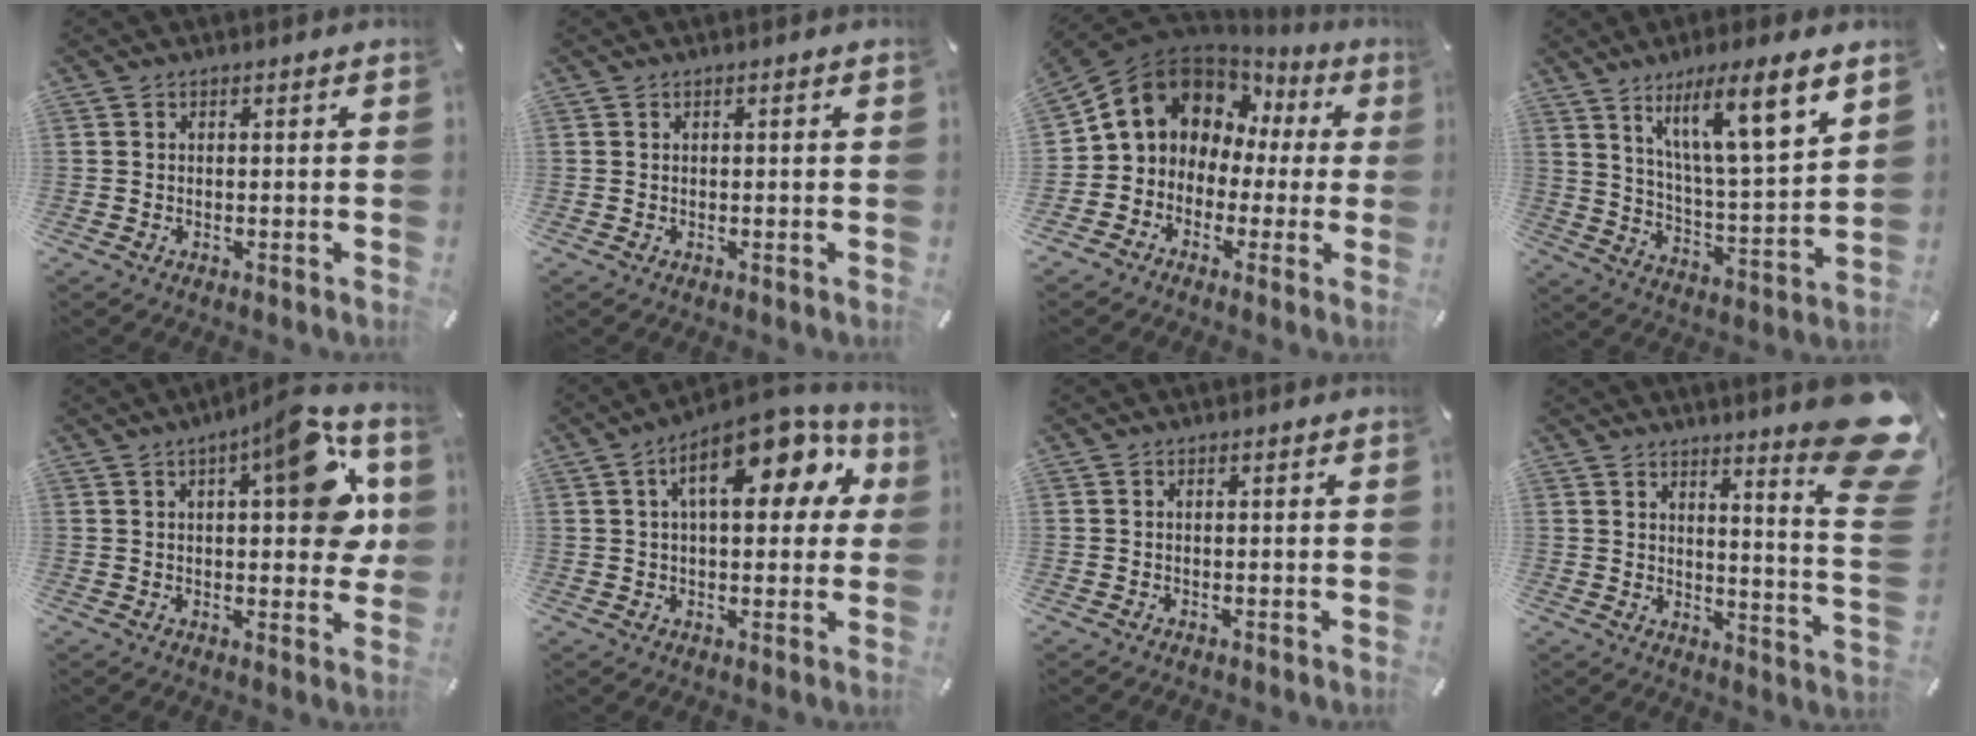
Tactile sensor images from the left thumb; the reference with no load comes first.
{"total": 0.0}
{"total": 10.7, "force": [3.1, 9.8, 3.1], "torque": [-0.084, -0.025, 0.058]}
{"total": 15.3, "force": [10.3, 3.2, 10.8], "torque": [-0.178, -0.055, 0.164]}
{"total": 15.0, "force": [5.3, 5.6, 12.8], "torque": [-0.157, -0.025, 0.082]}
{"total": 16.6, "force": [6.3, 7.8, 13.2], "torque": [-0.193, -0.017, 0.102]}
{"total": 0.0}
{"total": 12.4, "force": [8.0, 2.1, 9.3], "torque": [-0.130, -0.079, 0.132]}